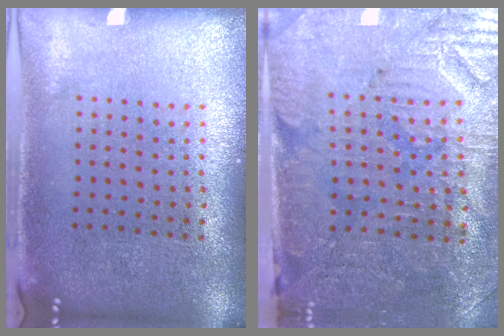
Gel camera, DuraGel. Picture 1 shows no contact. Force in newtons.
{"total": 3.5, "press": 3.3, "slide": 1.2}